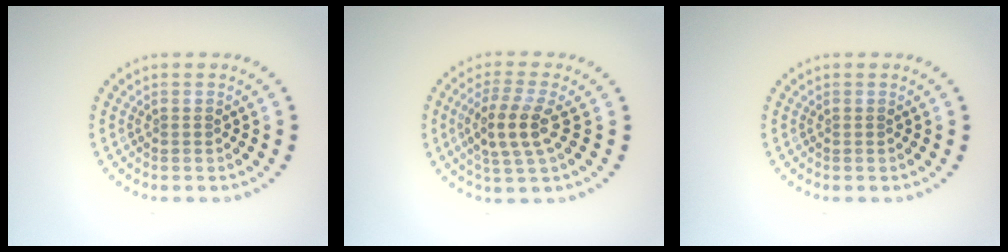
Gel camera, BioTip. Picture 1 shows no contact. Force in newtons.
{"total": 3.7, "press": 3.3, "slide": 1.7}
{"total": 0.0}